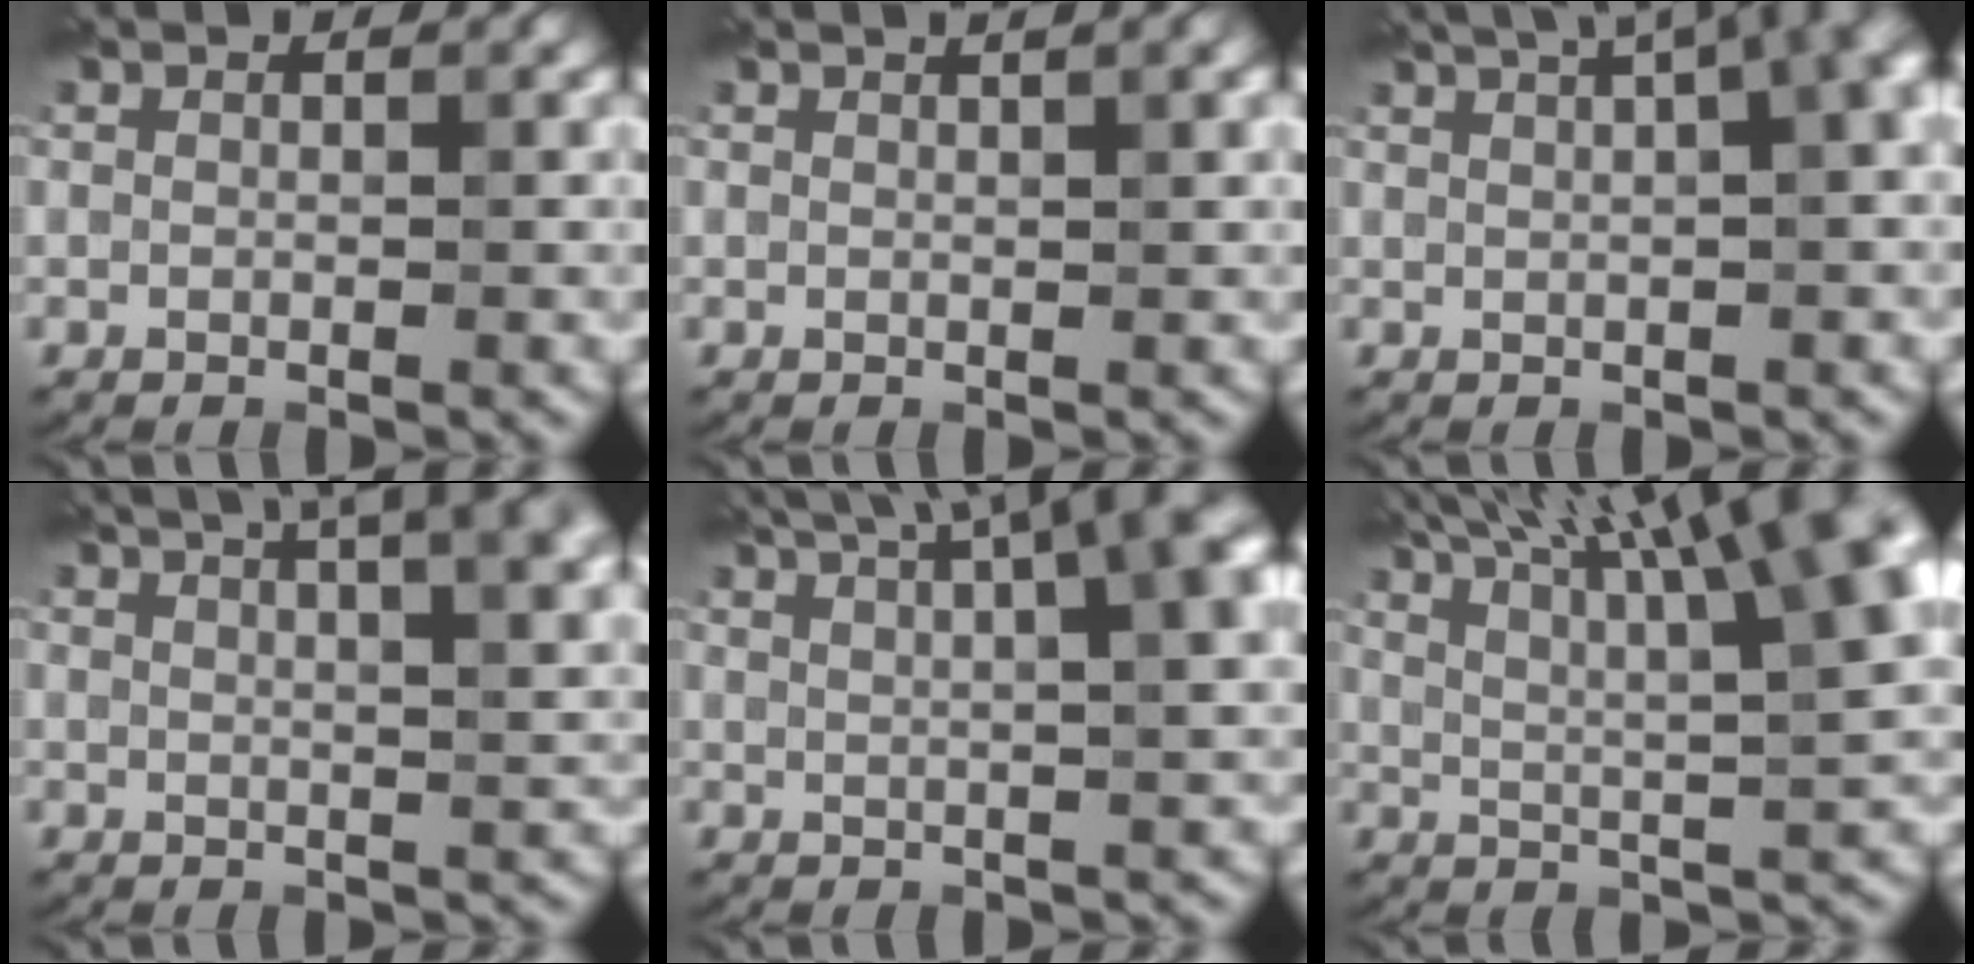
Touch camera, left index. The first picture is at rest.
{"total": 1.9, "force": [1.1, 0.4, 1.5], "torque": [-0.013, 0.001, 0.011]}
{"total": 17.5, "force": [8.3, 8.6, 12.7], "torque": [-0.090, 0.085, 0.076]}
{"total": 12.3, "force": [7.1, 4.8, 8.9], "torque": [-0.084, 0.062, 0.069]}
{"total": 16.4, "force": [8.4, 6.5, 12.4], "torque": [-0.140, 0.079, 0.089]}
{"total": 15.1, "force": [8.0, 4.2, 12.0], "torque": [-0.158, 0.040, 0.103]}